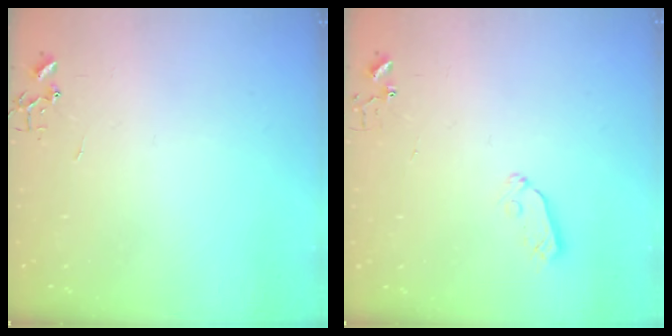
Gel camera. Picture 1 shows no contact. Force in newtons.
{"total": 3.7, "press": 3.6, "slide": 0.5}